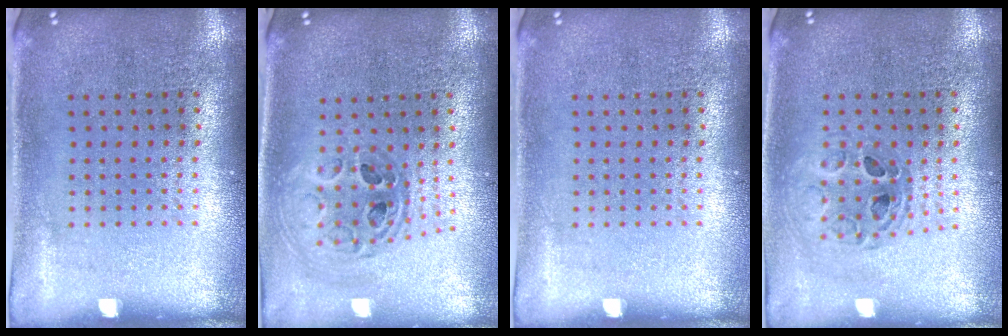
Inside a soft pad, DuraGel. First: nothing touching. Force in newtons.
{"total": 1.0, "press": 1.0, "slide": 0.2}
{"total": 0.0}
{"total": 0.8, "press": 0.7, "slide": 0.2}